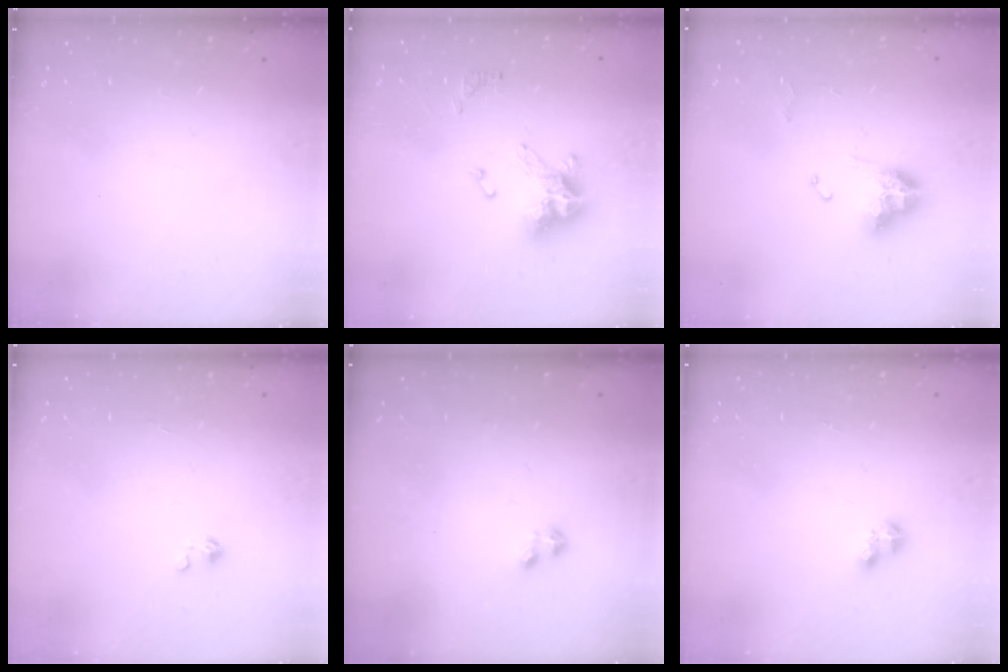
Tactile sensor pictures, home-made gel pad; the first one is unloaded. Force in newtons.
{"total": 12.8, "press": 12.8, "slide": 0.7}
{"total": 9.9, "press": 9.8, "slide": 1.2}
{"total": 0.0}
{"total": 1.0, "press": 0.9, "slide": 0.4}
{"total": 2.7, "press": 2.6, "slide": 0.5}